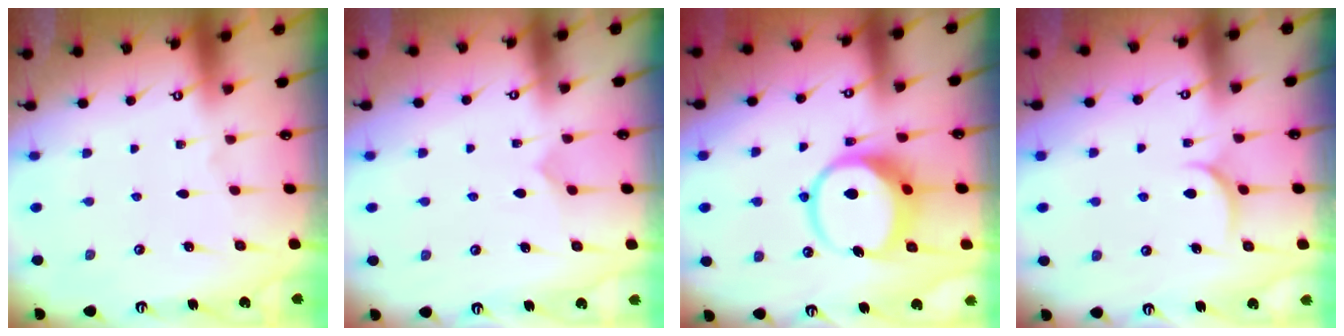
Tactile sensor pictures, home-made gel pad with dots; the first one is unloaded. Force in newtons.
{"total": 2.8, "press": 2.7, "slide": 0.2}
{"total": 11.0, "press": 10.9, "slide": 1.5}
{"total": 4.1, "press": 4.1, "slide": 0.7}